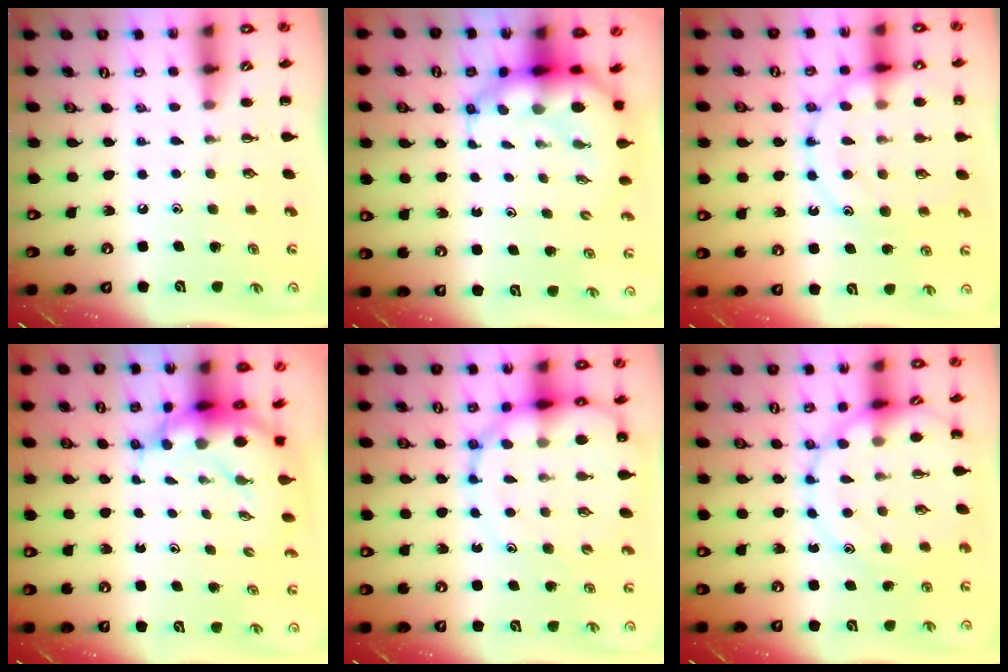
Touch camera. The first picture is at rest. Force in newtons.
{"total": 8.5, "press": 7.9, "slide": 3.0}
{"total": 15.8, "press": 15.7, "slide": 1.6}
{"total": 7.9, "press": 7.6, "slide": 2.0}
{"total": 13.6, "press": 13.2, "slide": 3.5}
{"total": 13.2, "press": 13.2, "slide": 0.8}